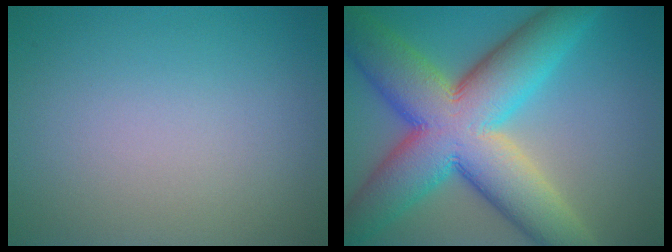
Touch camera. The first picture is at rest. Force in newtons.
{"total": 14.5, "press": 14.5, "slide": 0.9}